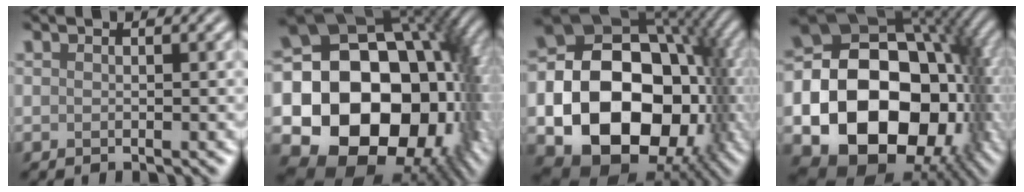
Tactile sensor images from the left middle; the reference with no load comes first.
{"total": 20.4, "force": [-2.9, 15.6, 12.8], "torque": [-0.224, -0.024, -0.025]}
{"total": 20.1, "force": [-4.4, 15.1, 12.5], "torque": [-0.183, -0.031, -0.078]}
{"total": 22.4, "force": [-5.0, 17.3, 13.4], "torque": [-0.224, -0.029, -0.094]}